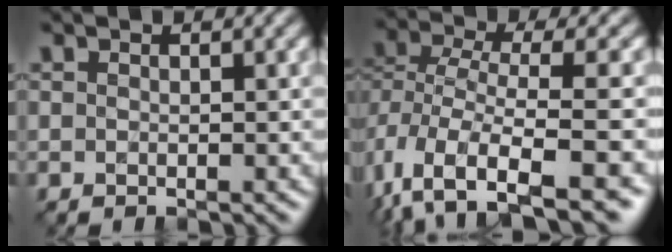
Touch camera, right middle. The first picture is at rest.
{"total": 8.3, "force": [-3.7, 4.0, 6.3], "torque": [-0.130, -0.011, -0.060]}